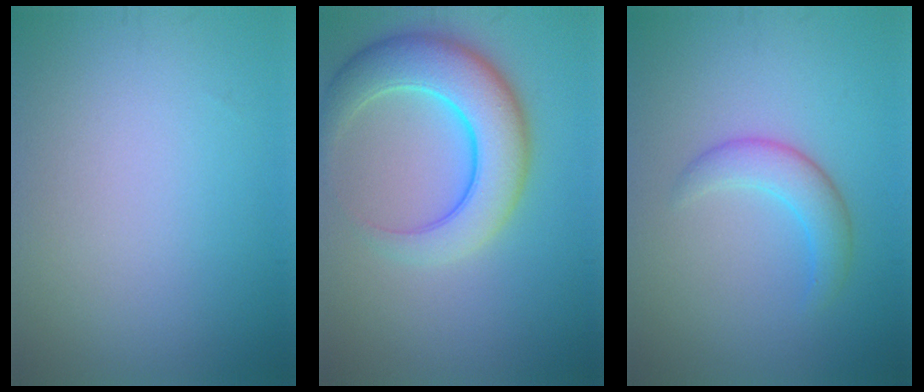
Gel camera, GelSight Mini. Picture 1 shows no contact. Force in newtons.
{"total": 7.5, "press": 7.5, "slide": 0.3}
{"total": 2.9, "press": 2.9, "slide": 0.2}